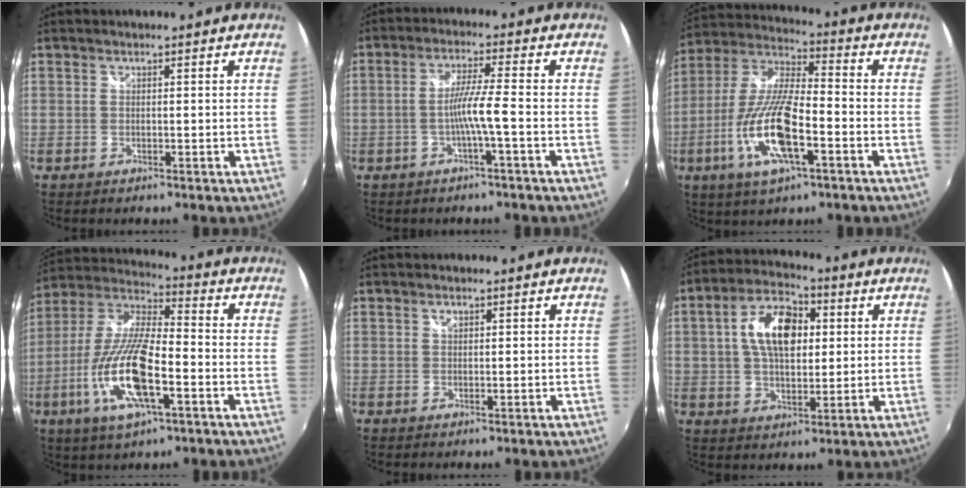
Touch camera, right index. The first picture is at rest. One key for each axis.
{"total": 5.2, "fx": -2.0, "fy": -1.0, "fz": 4.7, "tx": -0.092, "ty": 0.001, "tz": -0.034}
{"total": 16.0, "fx": -5.9, "fy": 4.7, "fz": 14.1, "tx": -0.295, "ty": -0.014, "tz": -0.115}
{"total": 17.5, "fx": -6.2, "fy": 5.3, "fz": 15.5, "tx": -0.323, "ty": -0.019, "tz": -0.122}
{"total": 0.6, "fx": 0.3, "fy": 0.4, "fz": 0.4, "tx": -0.005, "ty": 0.002, "tz": 0.006}
{"total": 12.4, "fx": 2.6, "fy": 7.0, "fz": 9.9, "tx": -0.175, "ty": 0.024, "tz": 0.042}